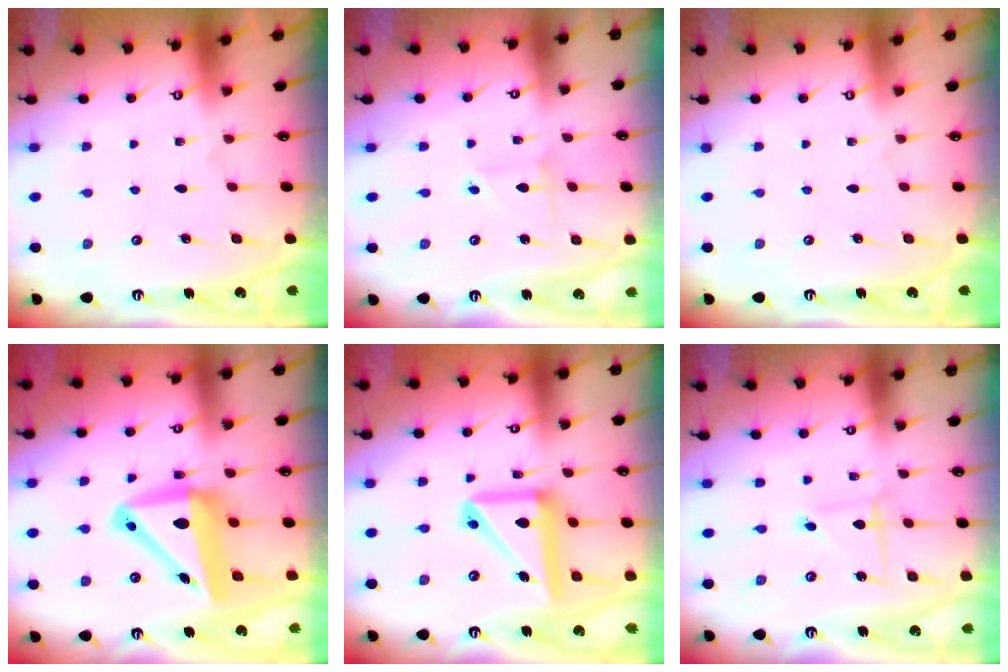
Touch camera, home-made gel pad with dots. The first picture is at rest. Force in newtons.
{"total": 2.2, "press": 2.2, "slide": 0.2}
{"total": 0.0}
{"total": 14.0, "press": 13.7, "slide": 2.8}
{"total": 15.3, "press": 15.2, "slide": 1.7}
{"total": 1.8, "press": 1.8, "slide": 0.2}